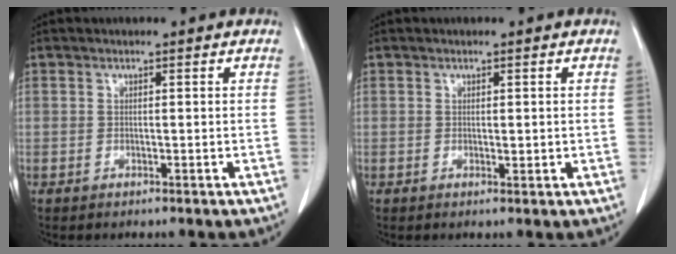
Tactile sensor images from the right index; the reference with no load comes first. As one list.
[{"total": 0.9, "force": [0.1, 0.4, 0.8], "torque": [-0.010, -0.003, 0.006]}]